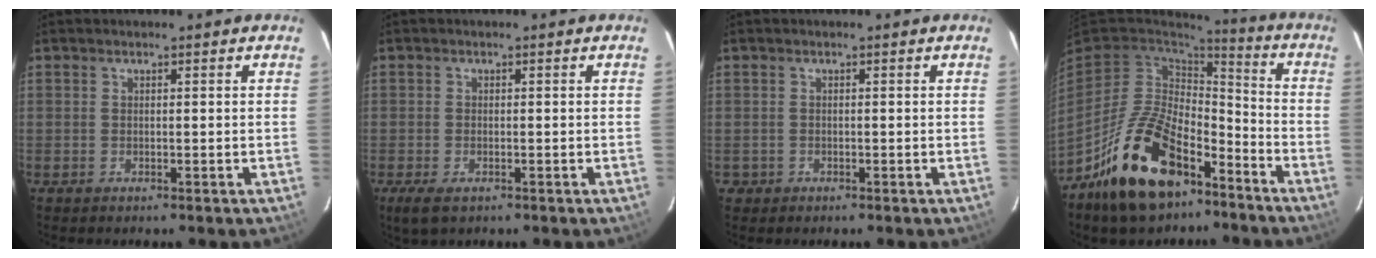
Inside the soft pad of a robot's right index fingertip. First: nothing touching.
{"total": 3.3, "force": [-1.7, 1.8, 2.2], "torque": [-0.046, -0.011, -0.029]}
{"total": 1.4, "force": [-0.5, 1.3, 0.0], "torque": [-0.004, 0.003, -0.004]}
{"total": 20.6, "force": [-12.2, 10.9, 12.5], "torque": [-0.252, 0.008, -0.197]}